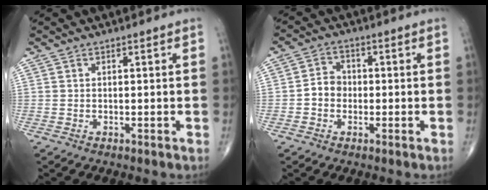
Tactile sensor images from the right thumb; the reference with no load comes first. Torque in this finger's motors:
{"motor_torque": [0.47, 0.19, 0.63, 0.06, 0.00]}